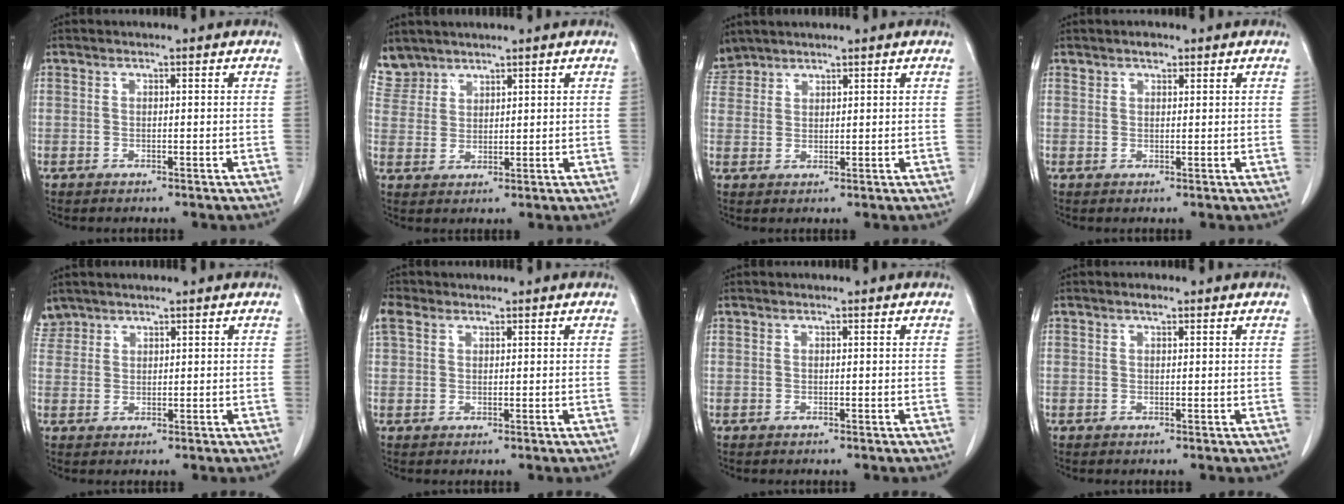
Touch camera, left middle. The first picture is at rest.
{"total": 4.6, "force": [4.2, 1.9, -0.4], "torque": [0.010, 0.006, 0.091]}
{"total": 3.5, "force": [3.3, 1.2, -0.3], "torque": [0.002, 0.011, 0.071]}
{"total": 1.4, "force": [1.1, 0.7, 0.6], "torque": [-0.013, 0.002, 0.016]}
{"total": 2.5, "force": [2.2, 1.0, -0.4], "torque": [0.008, 0.011, 0.045]}
{"total": 2.9, "force": [1.8, 1.9, 1.3], "torque": [-0.034, 0.018, 0.040]}
{"total": 0.0}
{"total": 0.9, "force": [0.6, 0.3, 0.5], "torque": [-0.013, 0.001, 0.011]}